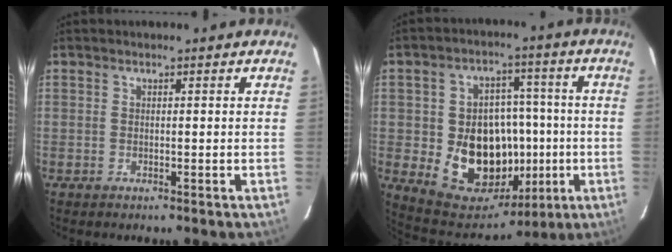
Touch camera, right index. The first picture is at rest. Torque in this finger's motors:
{"motor_torque": [1.06, -0.54, 0.84, 0.14]}